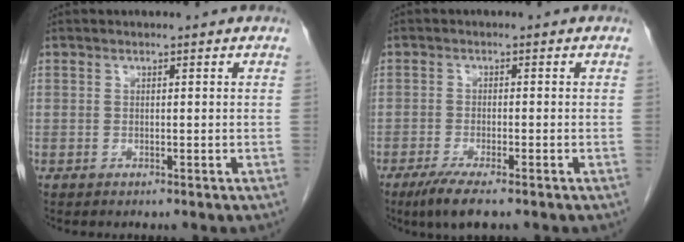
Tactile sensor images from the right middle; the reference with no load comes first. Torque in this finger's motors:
{"motor_torque": [0.61, -0.46, 0.03, 0.05]}